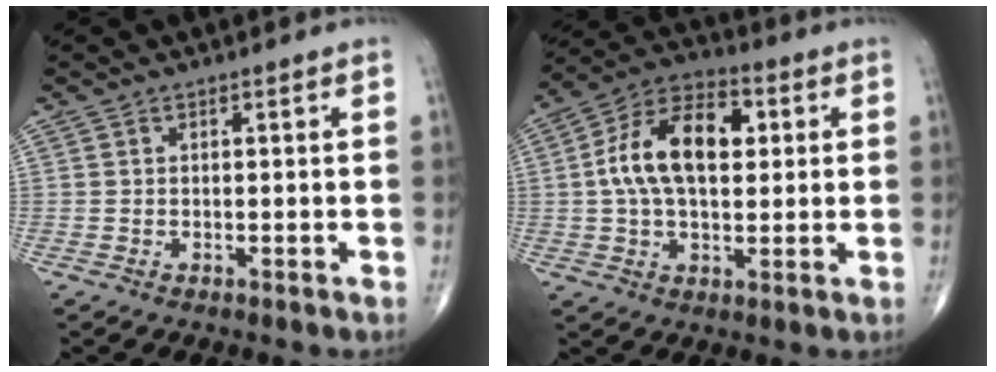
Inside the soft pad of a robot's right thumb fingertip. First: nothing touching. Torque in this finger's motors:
{"motor_torque": [0.19, 0.22, 0.92, 0.05, 0.16]}